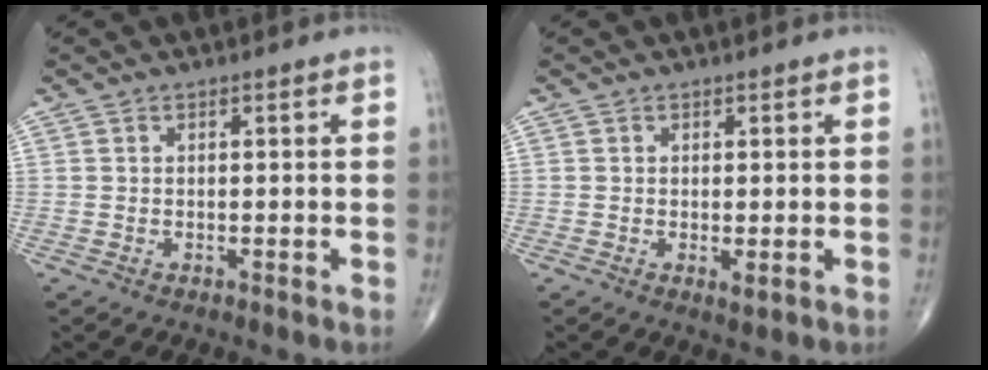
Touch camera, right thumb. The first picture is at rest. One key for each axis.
{"total": 1.3, "fx": -0.2, "fy": 0.5, "fz": 1.2, "tx": -0.019, "ty": -0.006, "tz": -0.003}